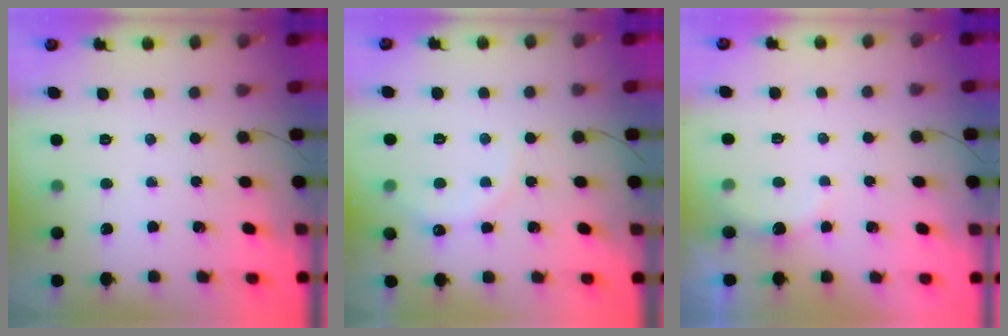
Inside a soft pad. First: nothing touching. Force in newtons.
{"total": 7.2, "press": 7.0, "slide": 1.6}
{"total": 2.8, "press": 2.6, "slide": 0.8}